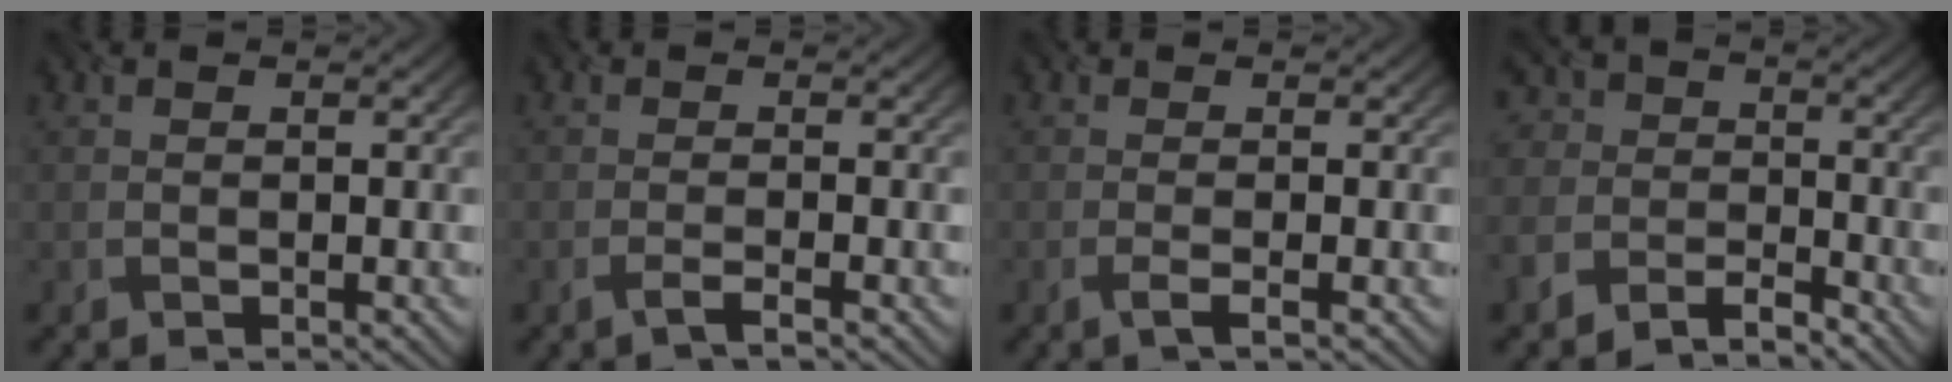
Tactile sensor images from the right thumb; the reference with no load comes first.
{"total": 1.1, "force": [-0.7, -0.3, 0.8], "torque": [-0.014, 0.004, -0.024]}
{"total": 1.0, "force": [-0.3, -0.3, 0.9], "torque": [-0.019, 0.003, -0.014]}
{"total": 4.7, "force": [-3.6, 2.7, 1.5], "torque": [-0.031, -0.002, -0.085]}